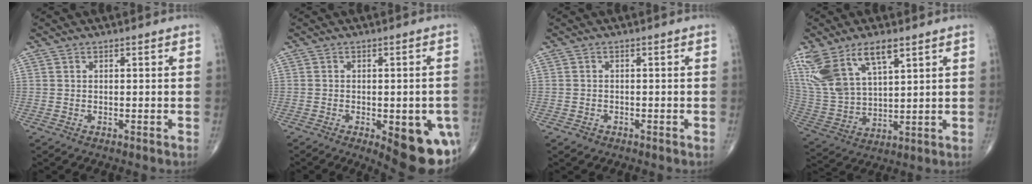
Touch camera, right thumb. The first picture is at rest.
{"total": 13.8, "force": [-5.3, 5.3, 11.6], "torque": [-0.097, 0.006, -0.051]}
{"total": 1.2, "force": [-0.7, 1.0, 0.3], "torque": [-0.002, 0.003, -0.012]}
{"total": 15.2, "force": [8.7, 6.7, 10.5], "torque": [-0.208, -0.024, 0.182]}